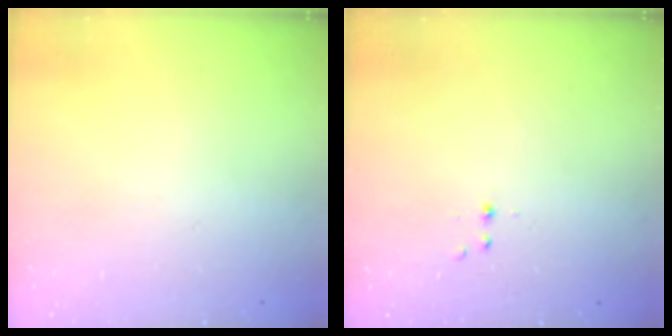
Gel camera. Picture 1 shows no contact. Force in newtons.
{"total": 2.2, "press": 1.9, "slide": 1.0}